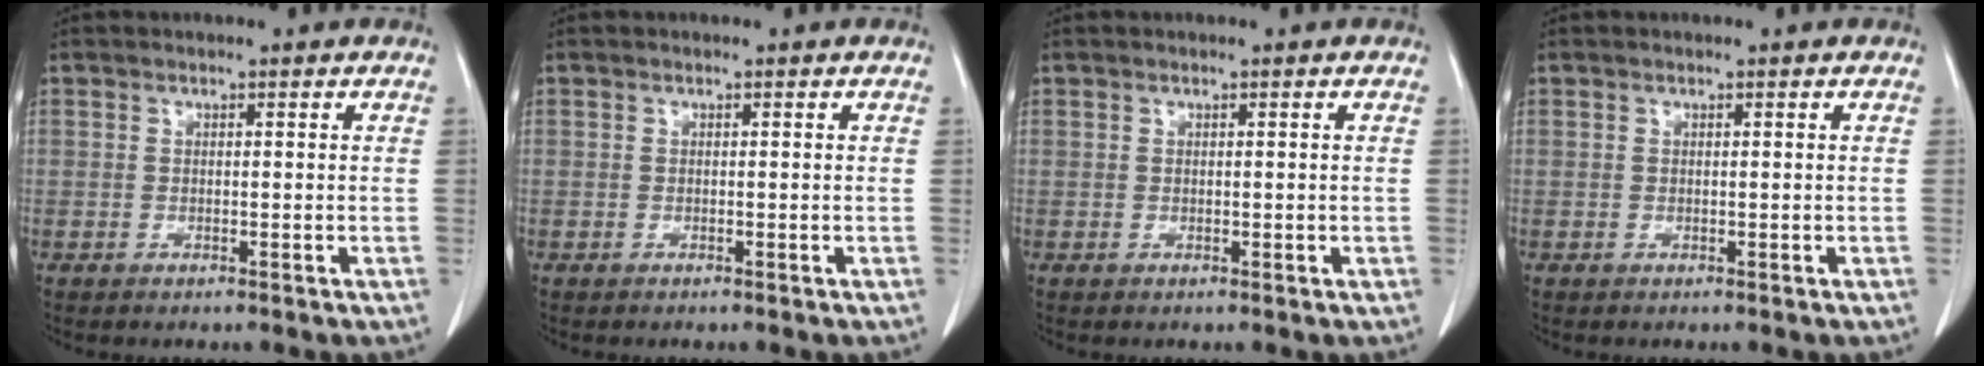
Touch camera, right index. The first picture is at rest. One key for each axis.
{"total": 0.0}
{"total": 0.0}
{"total": 0.0}